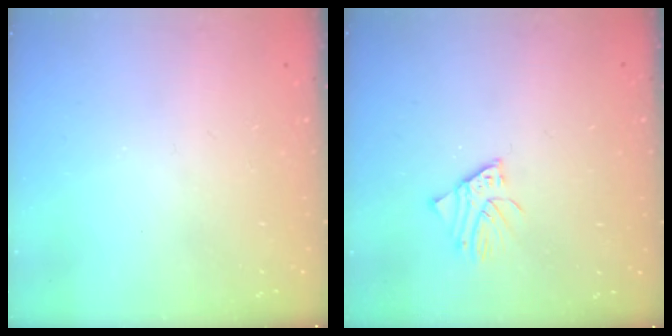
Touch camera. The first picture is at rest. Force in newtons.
{"total": 1.8, "press": 1.8, "slide": 0.2}